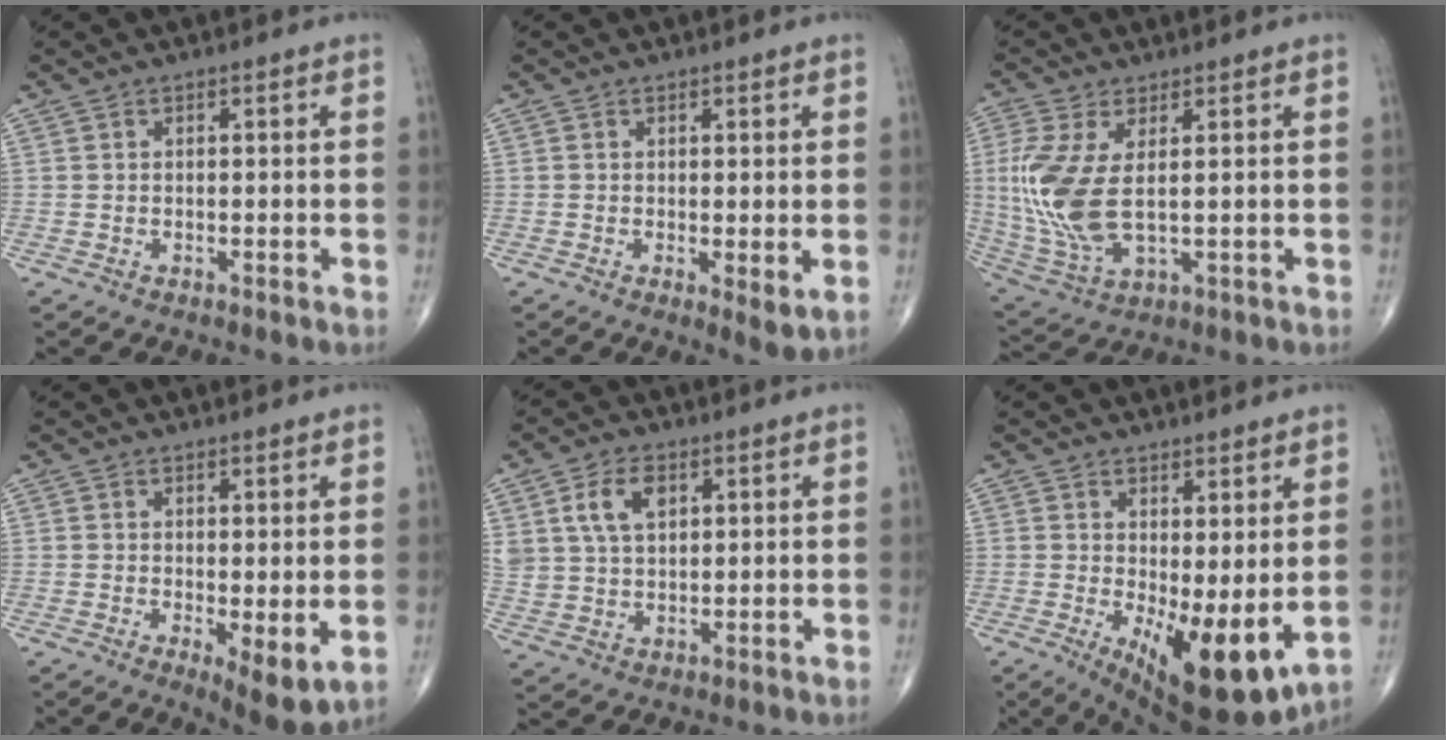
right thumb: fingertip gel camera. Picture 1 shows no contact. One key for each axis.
{"total": 3.4, "fx": -0.2, "fy": 1.0, "fz": 3.3, "tx": -0.055, "ty": -0.015, "tz": -0.005}
{"total": 13.0, "fx": 1.2, "fy": 5.9, "fz": 11.5, "tx": -0.276, "ty": -0.012, "tz": 0.037}
{"total": 6.3, "fx": -0.8, "fy": 2.0, "fz": 5.9, "tx": -0.088, "ty": -0.022, "tz": -0.009}
{"total": 8.2, "fx": 3.2, "fy": 5.2, "fz": 5.5, "tx": -0.096, "ty": -0.006, "tz": 0.065}
{"total": 12.3, "fx": -0.8, "fy": 4.6, "fz": 11.4, "tx": -0.167, "ty": -0.028, "tz": 0.006}